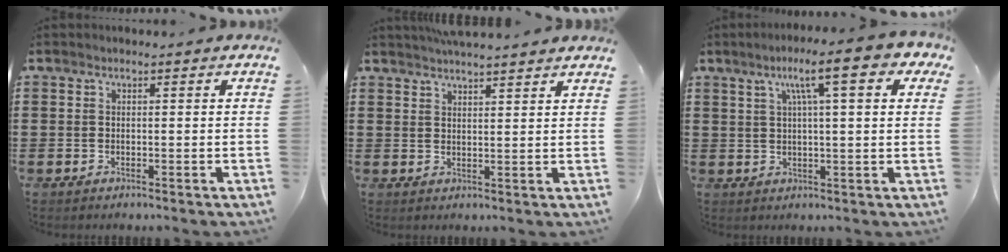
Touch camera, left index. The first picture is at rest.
{"total": 3.1, "force": [3.0, -0.3, 0.4], "torque": [-0.016, -0.009, 0.056]}
{"total": 9.6, "force": [4.9, 1.1, 8.2], "torque": [-0.153, 0.001, 0.077]}